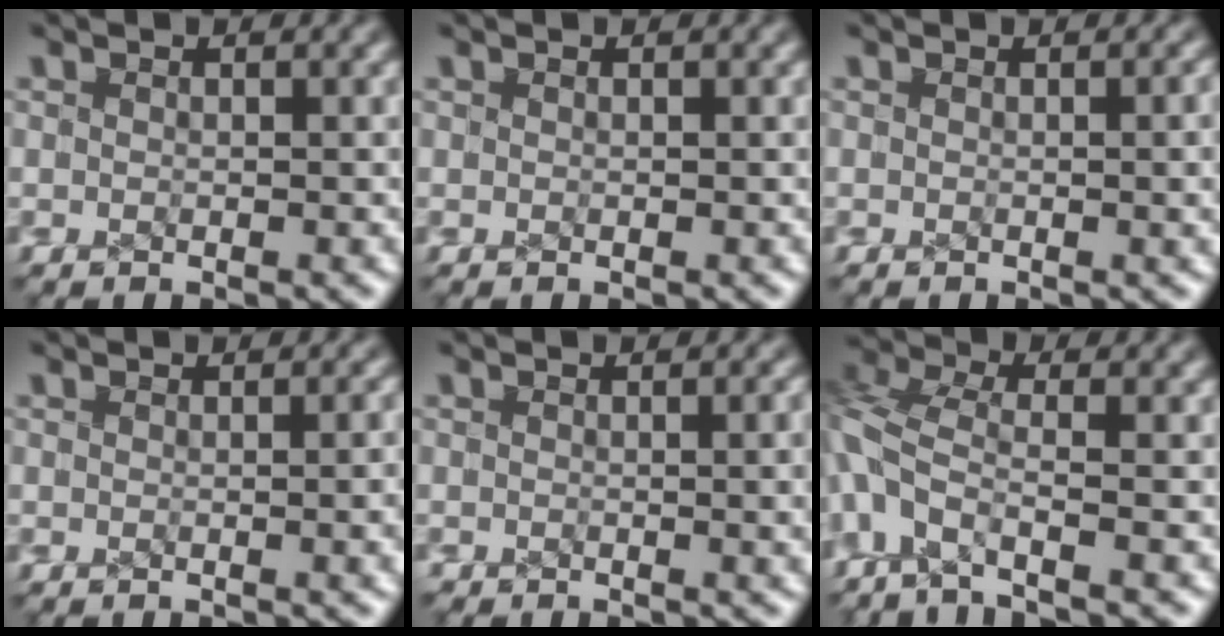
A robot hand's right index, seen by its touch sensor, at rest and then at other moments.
{"total": 0.0}
{"total": 0.7, "force": [0.1, -0.1, 0.7], "torque": [-0.011, -0.001, 0.005]}
{"total": 0.9, "force": [0.0, 0.0, 0.9], "torque": [-0.014, -0.001, 0.003]}
{"total": 1.0, "force": [-0.1, 0.4, 0.9], "torque": [-0.012, -0.001, -0.001]}
{"total": 5.1, "force": [-2.0, 3.0, 3.7], "torque": [-0.110, -0.028, -0.020]}